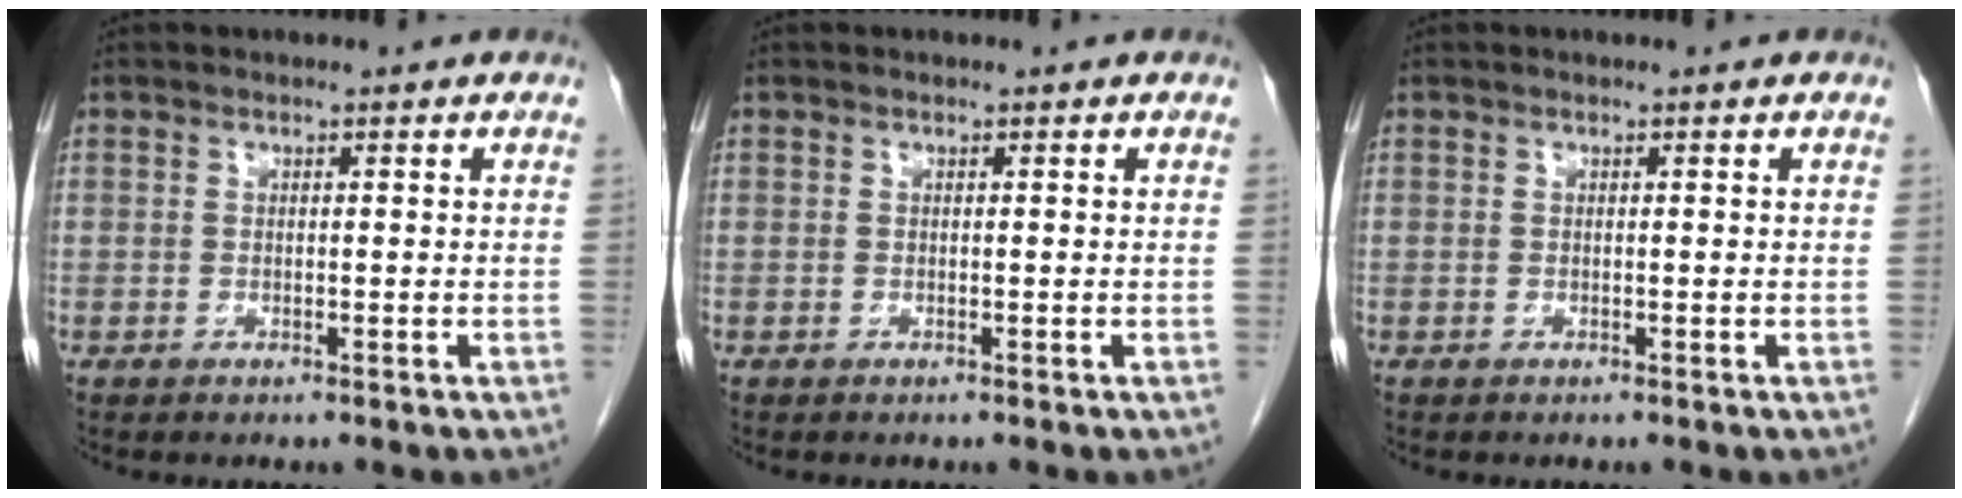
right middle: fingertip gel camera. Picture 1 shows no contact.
{"total": 0.0}
{"total": 0.0}